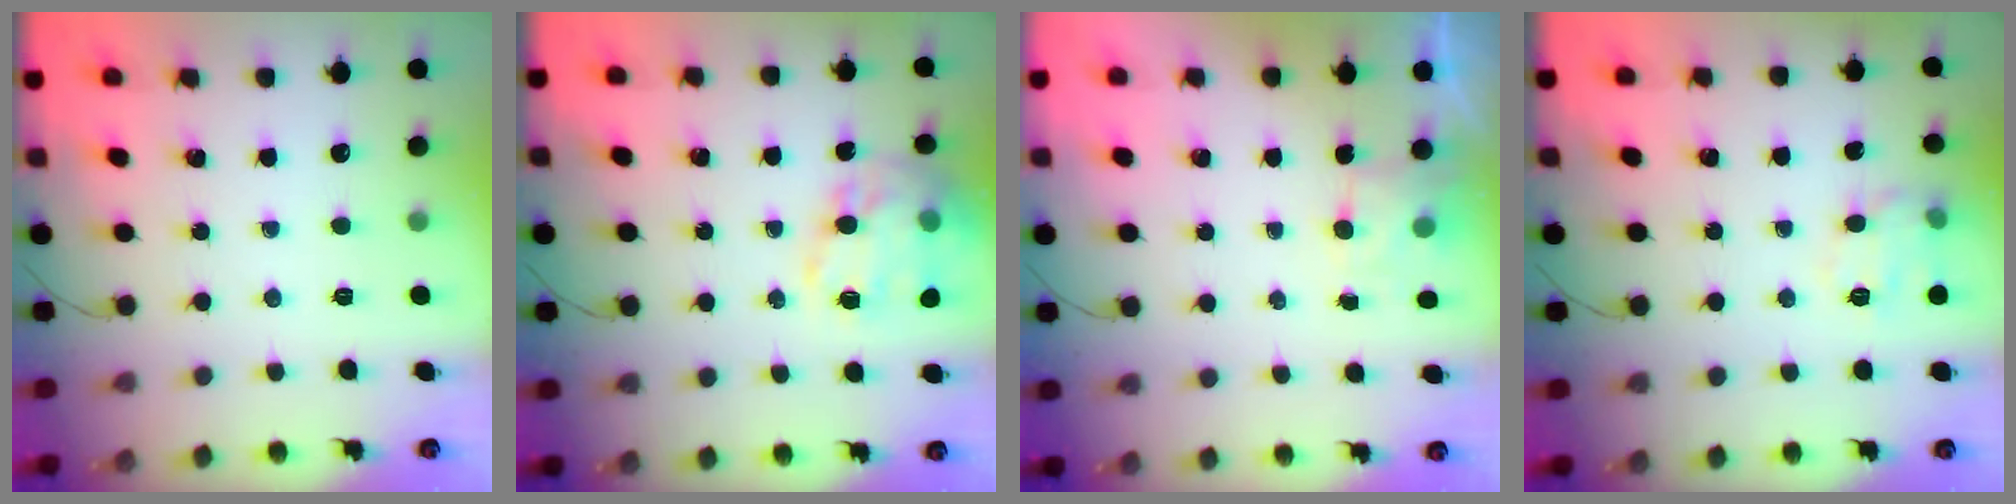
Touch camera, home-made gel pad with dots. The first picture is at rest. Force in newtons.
{"total": 20.2, "press": 20.0, "slide": 2.6}
{"total": 3.8, "press": 3.7, "slide": 1.1}
{"total": 9.9, "press": 9.8, "slide": 0.6}